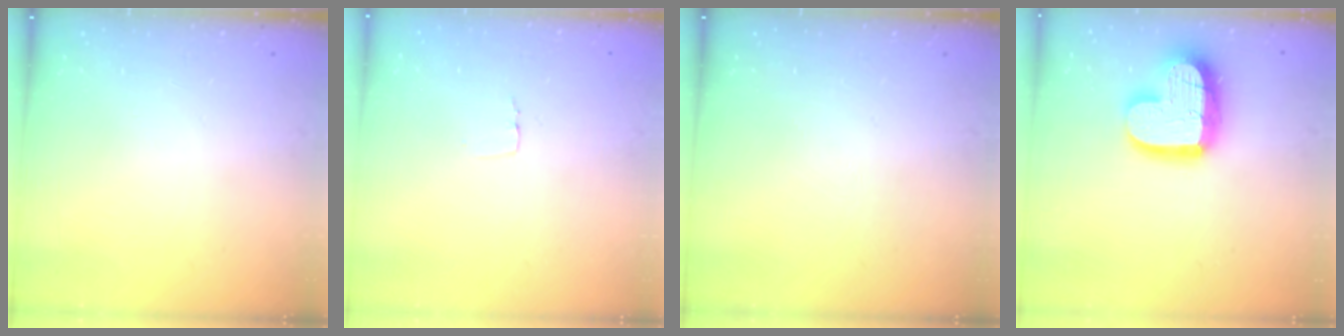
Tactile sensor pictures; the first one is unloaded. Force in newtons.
{"total": 2.6, "press": 2.6, "slide": 0.1}
{"total": 0.0}
{"total": 18.3, "press": 18.2, "slide": 1.9}